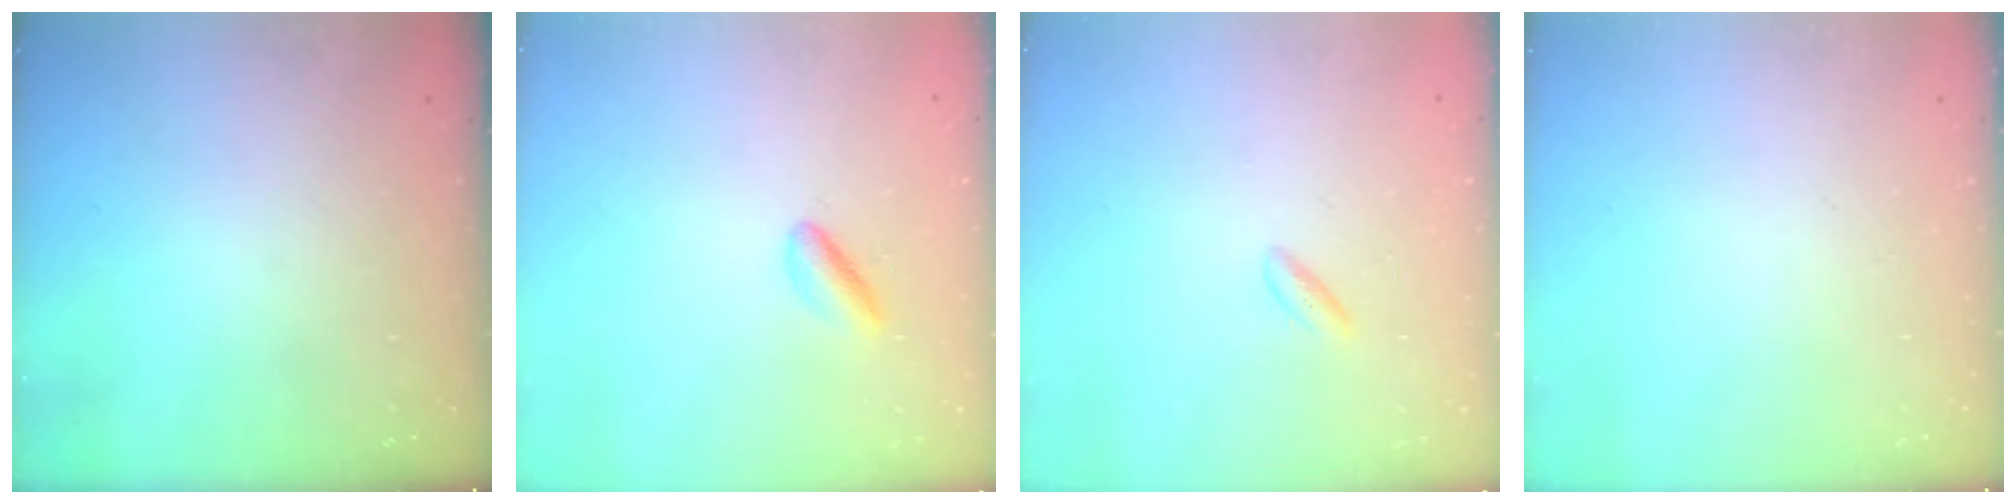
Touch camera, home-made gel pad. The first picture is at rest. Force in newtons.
{"total": 2.5, "press": 2.5, "slide": 0.2}
{"total": 2.2, "press": 1.9, "slide": 1.2}
{"total": 0.0}